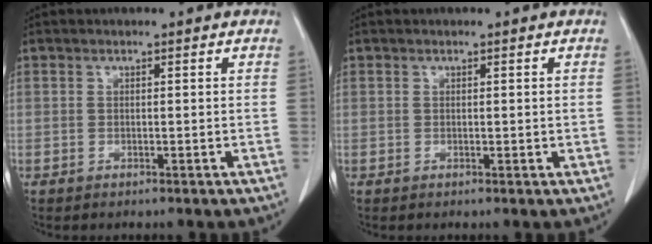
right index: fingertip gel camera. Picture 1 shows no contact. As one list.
[{"total": 0.9, "force": [0.1, 0.5, 0.8], "torque": [-0.011, -0.003, 0.005]}]